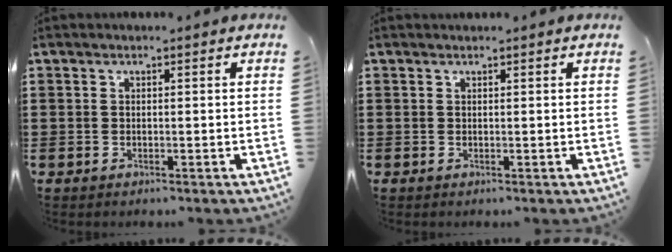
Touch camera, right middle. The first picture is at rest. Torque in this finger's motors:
{"motor_torque": [0.00, 0.00, 0.00, 0.01]}